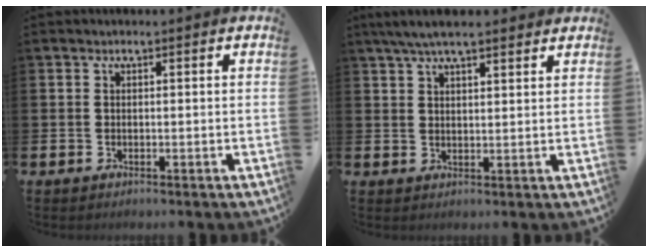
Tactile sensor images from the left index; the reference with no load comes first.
{"total": 5.3, "force": [4.5, 1.1, 2.5], "torque": [-0.055, -0.005, 0.081]}